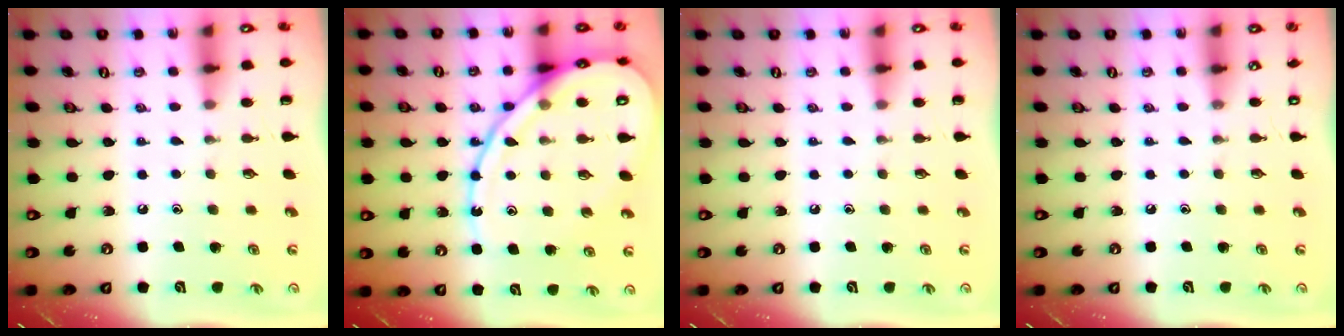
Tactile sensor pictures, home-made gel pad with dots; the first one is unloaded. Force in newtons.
{"total": 17.7, "press": 17.6, "slide": 1.8}
{"total": 0.0}
{"total": 0.0}